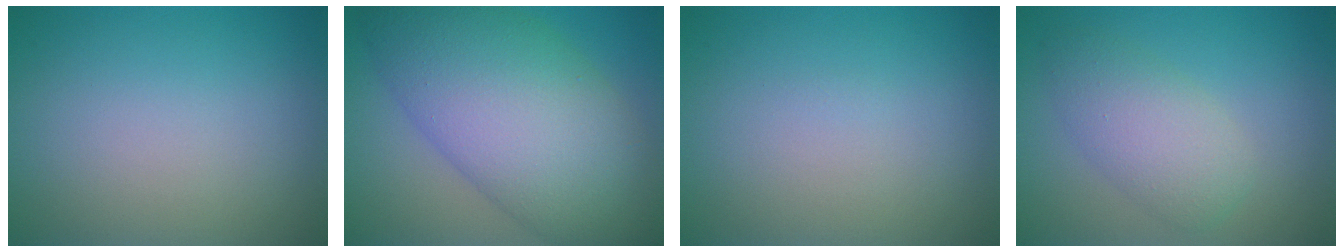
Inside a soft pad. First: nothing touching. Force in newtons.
{"total": 13.0, "press": 13.0, "slide": 0.2}
{"total": 0.0}
{"total": 4.0, "press": 4.0, "slide": 0.0}